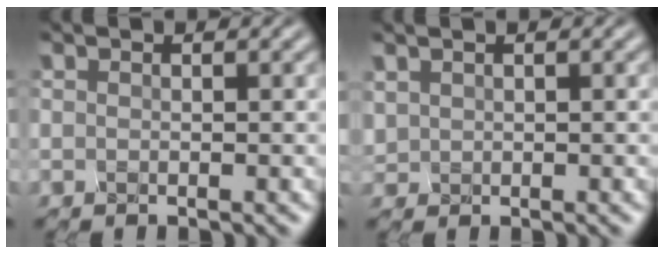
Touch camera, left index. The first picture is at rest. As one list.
[{"total": 1.4, "force": [0.6, -0.7, -1.1], "torque": [-0.001, 0.006, 0.035]}]